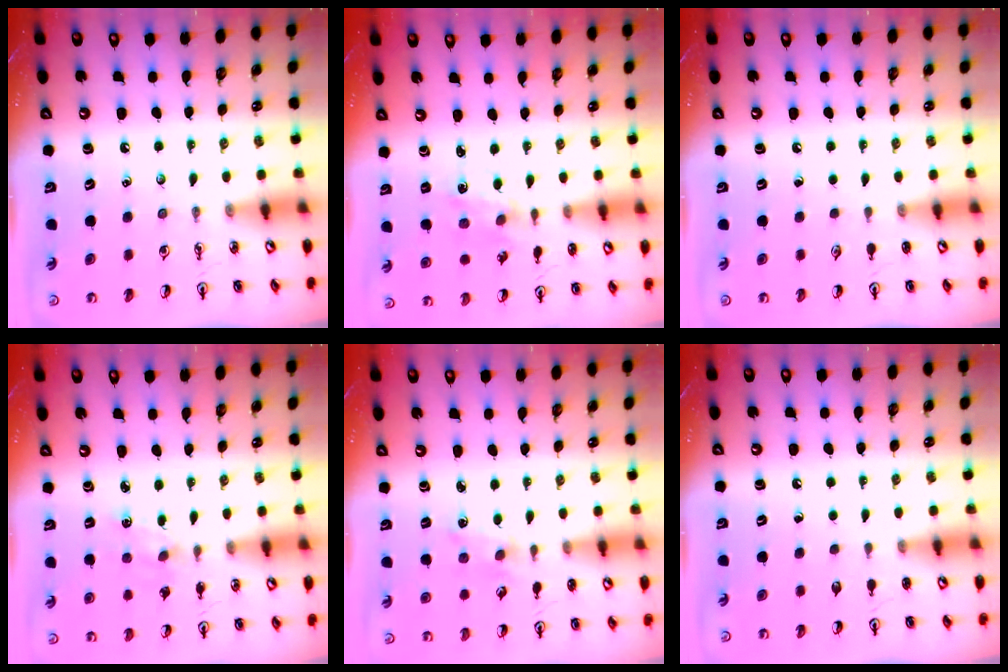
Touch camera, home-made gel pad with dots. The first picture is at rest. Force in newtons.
{"total": 1.1, "press": 1.1, "slide": 0.3}
{"total": 0.0}
{"total": 3.1, "press": 3.1, "slide": 0.4}
{"total": 1.5, "press": 1.5, "slide": 0.3}
{"total": 0.0}